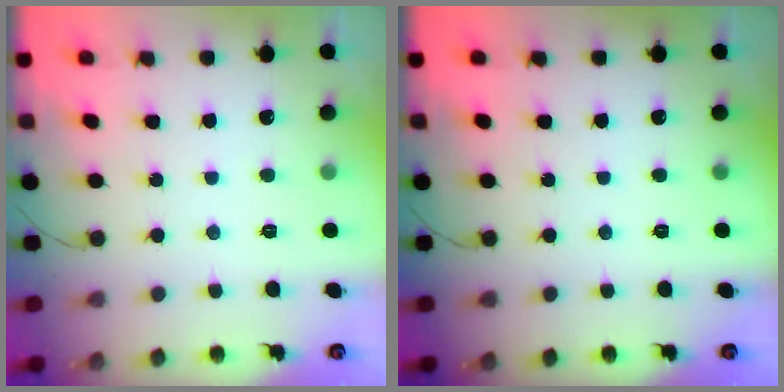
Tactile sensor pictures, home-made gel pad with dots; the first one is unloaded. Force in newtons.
{"total": 0.0}